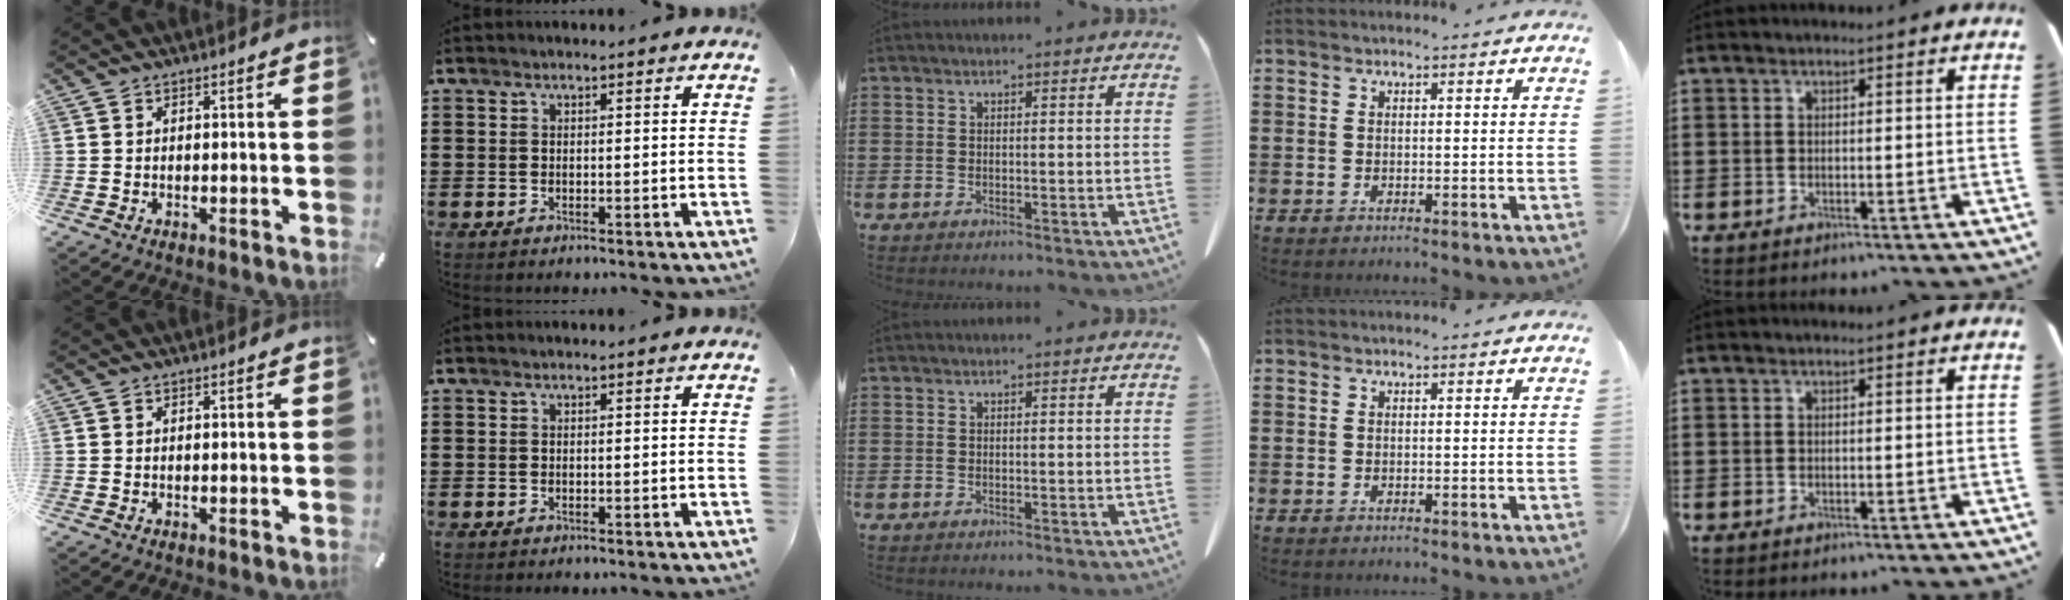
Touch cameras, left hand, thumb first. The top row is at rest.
{}